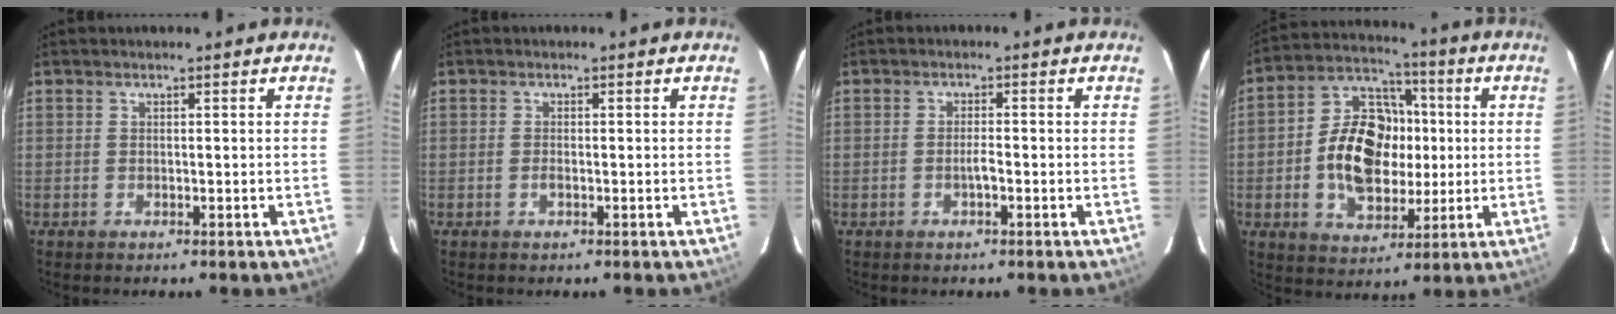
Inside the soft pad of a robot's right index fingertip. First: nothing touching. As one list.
[{"total": 1.0, "force": [-0.3, 0.4, 0.8], "torque": [-0.017, 0.001, -0.007]}, {"total": 1.8, "force": [-0.7, 0.3, 1.6], "torque": [-0.032, 0.003, -0.015]}, {"total": 16.0, "force": [-0.7, 11.2, 11.4], "torque": [-0.218, 0.034, -0.004]}]